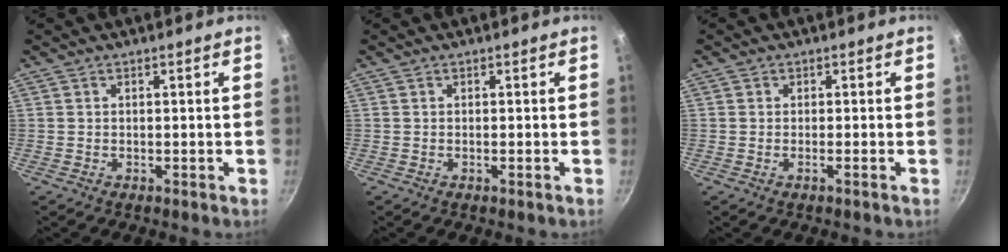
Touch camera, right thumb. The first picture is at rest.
{"total": 0.0}
{"total": 0.7, "force": [-0.4, 0.2, 0.5], "torque": [-0.015, 0.001, -0.010]}